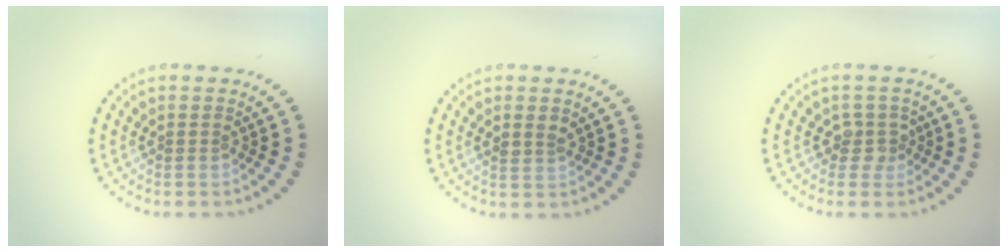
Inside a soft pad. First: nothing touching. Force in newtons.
{"total": 1.4, "press": 1.3, "slide": 0.6}
{"total": 1.8, "press": 1.3, "slide": 1.3}